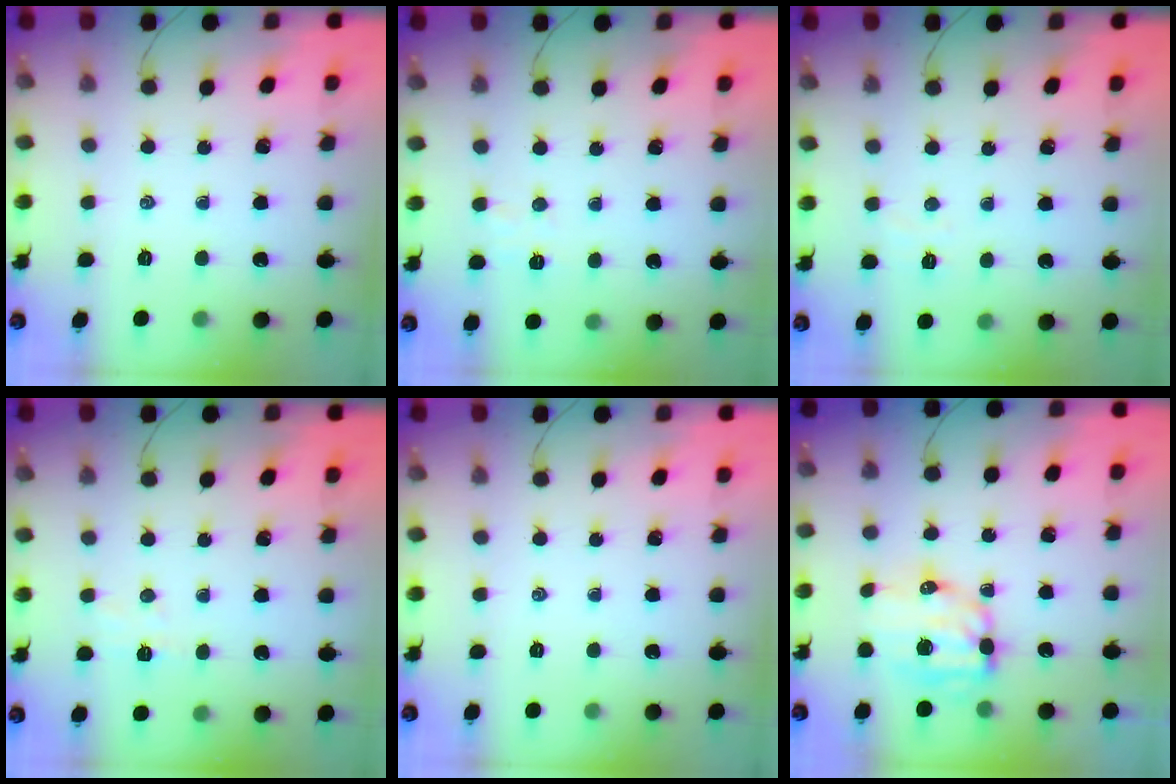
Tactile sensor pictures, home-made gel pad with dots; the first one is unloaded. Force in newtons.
{"total": 4.6, "press": 4.5, "slide": 1.0}
{"total": 3.0, "press": 2.9, "slide": 0.7}
{"total": 3.5, "press": 3.3, "slide": 0.9}
{"total": 0.0}
{"total": 9.4, "press": 9.2, "slide": 1.9}